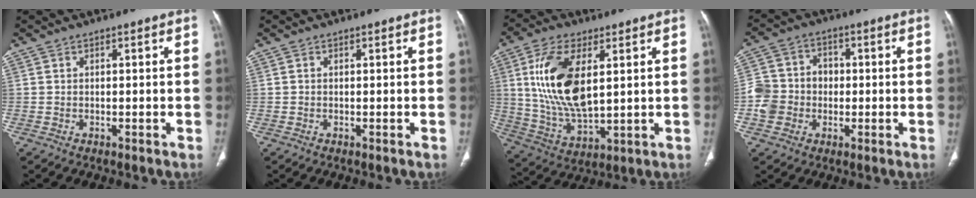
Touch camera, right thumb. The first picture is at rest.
{"total": 0.0}
{"total": 16.3, "force": [3.9, 7.8, 13.8], "torque": [-0.271, -0.019, 0.084]}
{"total": 8.8, "force": [-1.6, 8.0, 3.4], "torque": [-0.041, 0.031, -0.034]}